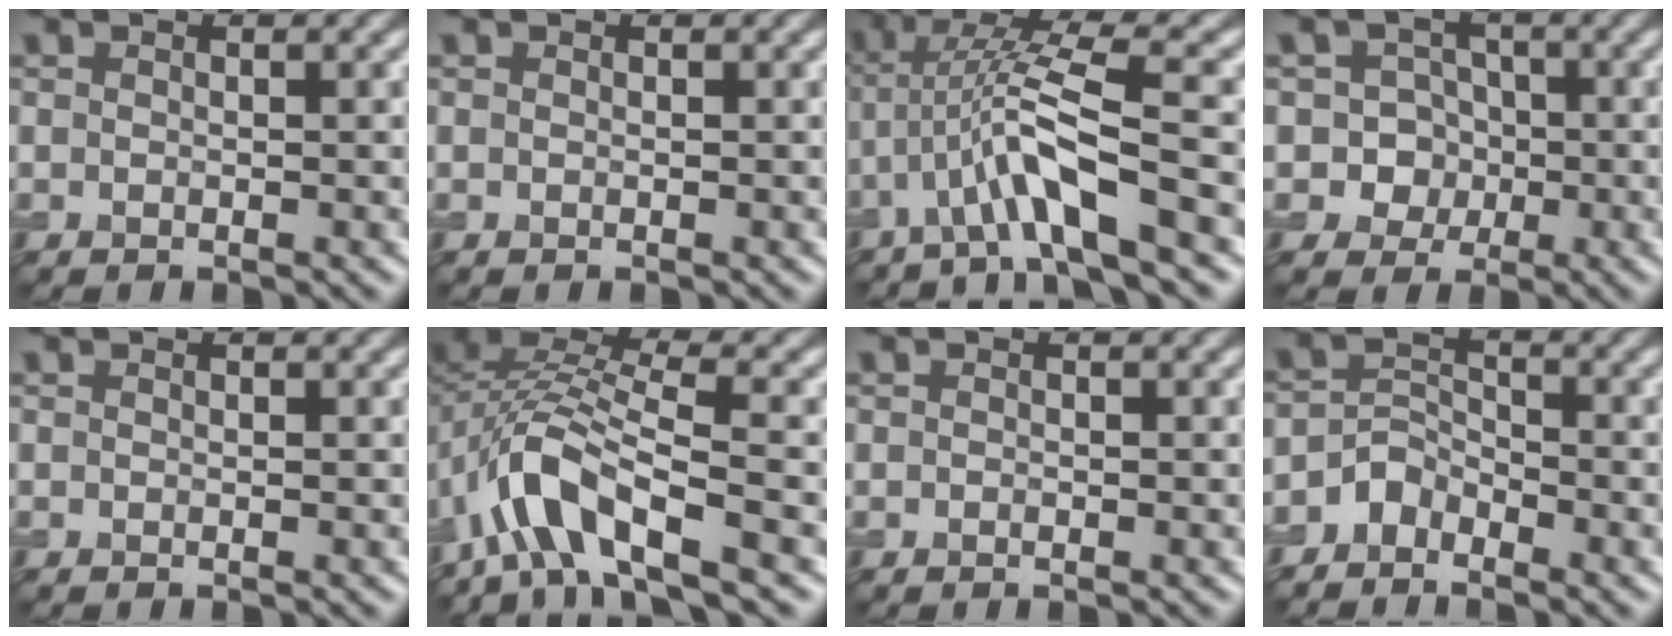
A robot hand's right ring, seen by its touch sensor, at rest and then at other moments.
{"total": 0.0}
{"total": 5.9, "force": [-1.9, 0.8, 5.5], "torque": [-0.108, 0.019, -0.039]}
{"total": 4.7, "force": [-0.8, 4.5, 0.8], "torque": [0.009, 0.021, -0.032]}
{"total": 0.0}
{"total": 8.0, "force": [-3.8, 3.0, 6.3], "torque": [-0.124, 0.014, -0.080]}
{"total": 0.0}
{"total": 2.4, "force": [-2.0, 1.2, 0.4], "torque": [-0.009, 0.011, -0.048]}